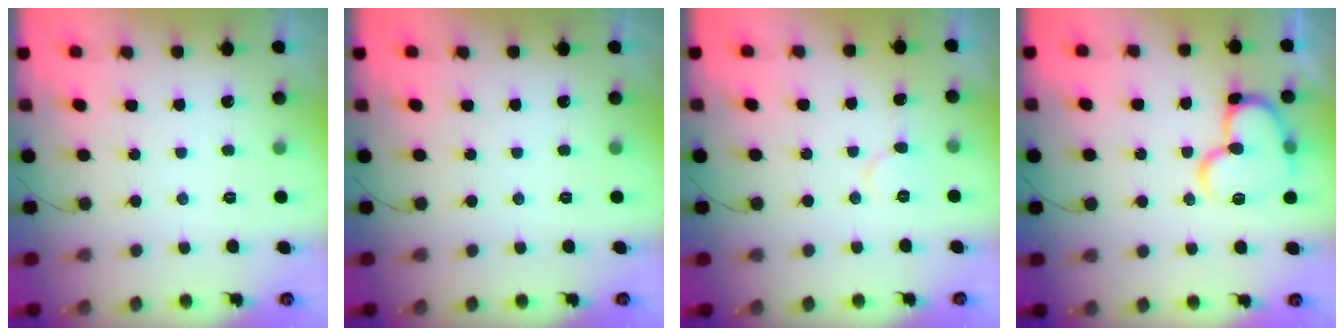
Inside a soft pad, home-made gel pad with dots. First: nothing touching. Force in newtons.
{"total": 0.0}
{"total": 4.9, "press": 4.9, "slide": 0.5}
{"total": 15.5, "press": 15.4, "slide": 1.6}